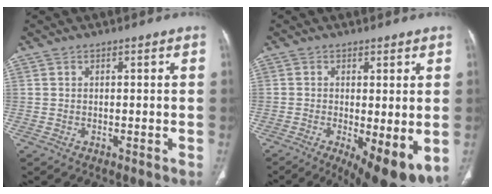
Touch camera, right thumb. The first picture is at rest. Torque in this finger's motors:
{"motor_torque": [0.10, 1.00, 0.16, -0.08, 0.21]}